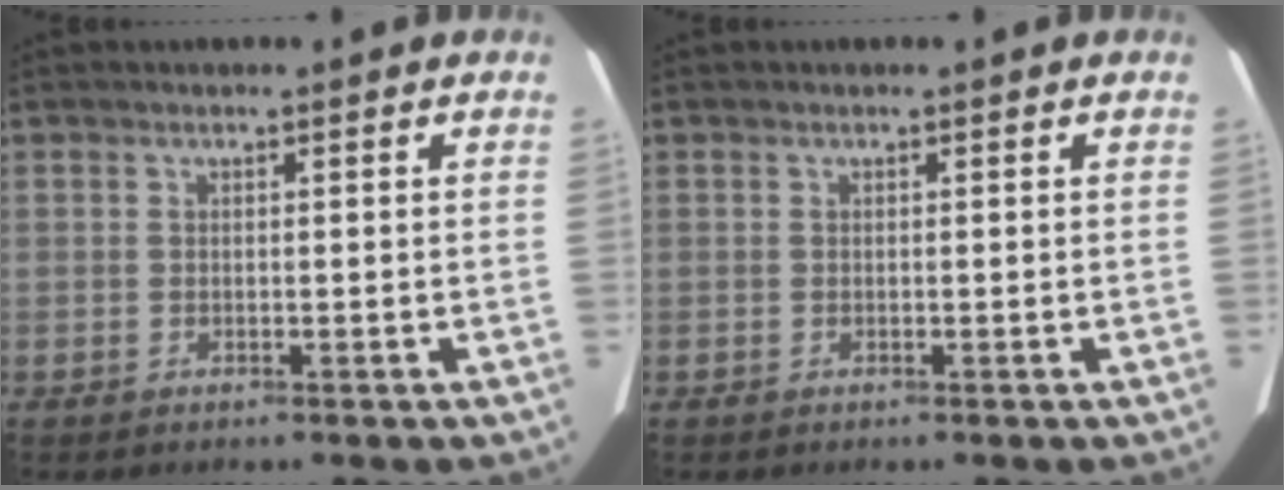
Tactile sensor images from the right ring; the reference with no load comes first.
{"total": 0.0}